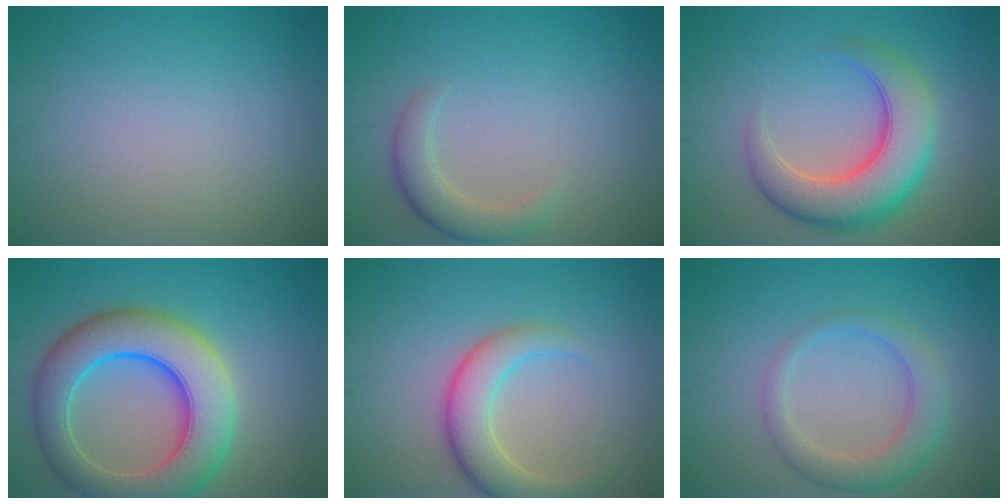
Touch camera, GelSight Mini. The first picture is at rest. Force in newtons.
{"total": 2.8, "press": 2.8, "slide": 0.0}
{"total": 7.8, "press": 7.8, "slide": 0.4}
{"total": 9.9, "press": 9.9, "slide": 0.5}
{"total": 4.7, "press": 4.7, "slide": 0.3}
{"total": 3.8, "press": 3.8, "slide": 0.1}